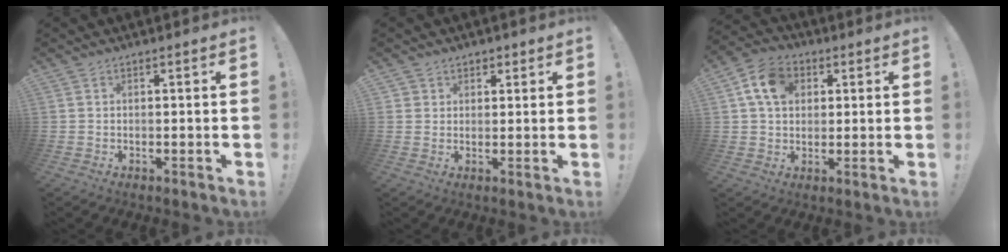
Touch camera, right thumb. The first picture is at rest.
{"total": 3.1, "force": [1.6, 2.6, 0.2], "torque": [0.004, -0.008, 0.028]}
{"total": 11.0, "force": [3.5, 8.1, 6.4], "torque": [-0.107, 0.009, 0.071]}